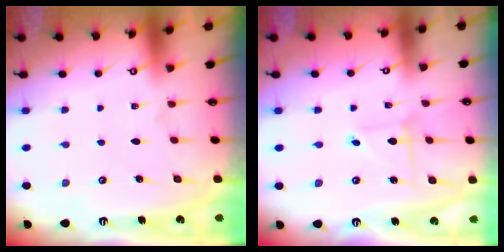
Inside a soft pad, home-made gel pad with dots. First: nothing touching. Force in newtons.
{"total": 2.2, "press": 2.2, "slide": 0.0}